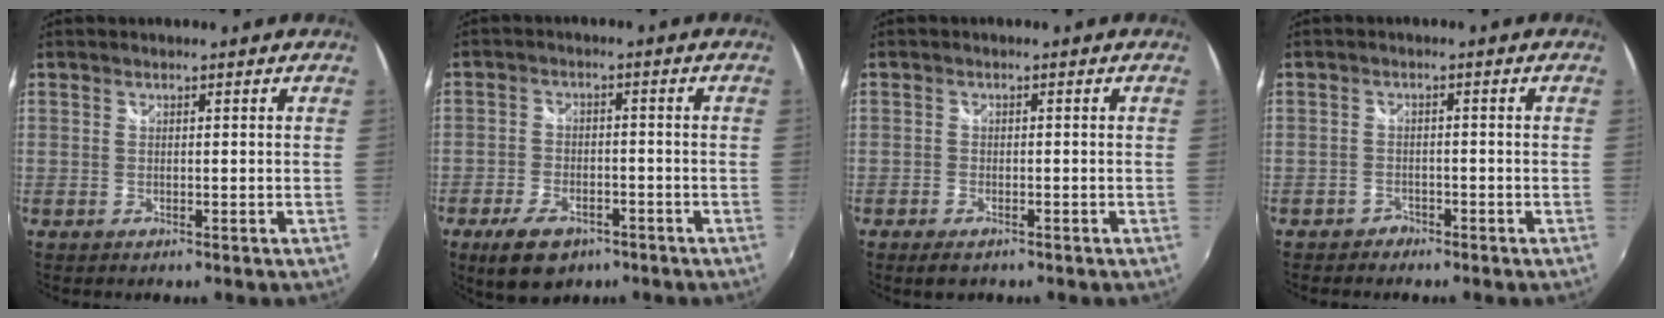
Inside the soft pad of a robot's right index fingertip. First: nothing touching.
{"total": 9.4, "force": [-6.0, 5.1, 5.1], "torque": [-0.124, -0.008, -0.098]}
{"total": 3.0, "force": [-2.1, 1.5, 1.5], "torque": [-0.037, -0.008, -0.038]}
{"total": 2.6, "force": [-2.0, 1.7, 0.0], "torque": [-0.009, 0.006, -0.037]}